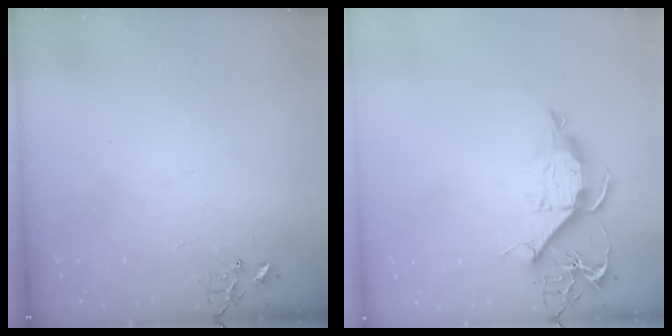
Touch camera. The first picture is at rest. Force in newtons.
{"total": 10.6, "press": 10.6, "slide": 0.4}